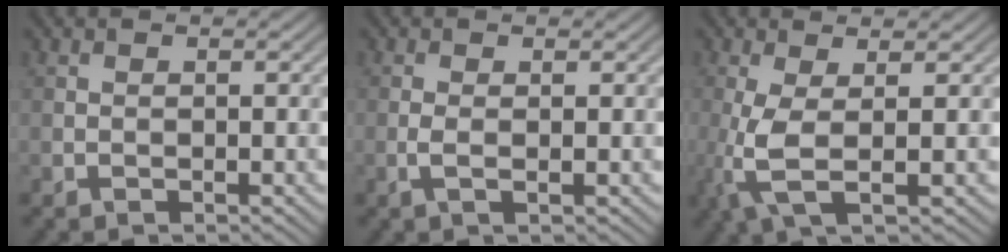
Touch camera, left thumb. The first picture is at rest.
{"total": 1.5, "force": [-0.1, 0.3, 1.4], "torque": [-0.034, 0.001, -0.005]}
{"total": 5.0, "force": [-0.4, 1.3, 4.8], "torque": [-0.117, 0.000, -0.012]}